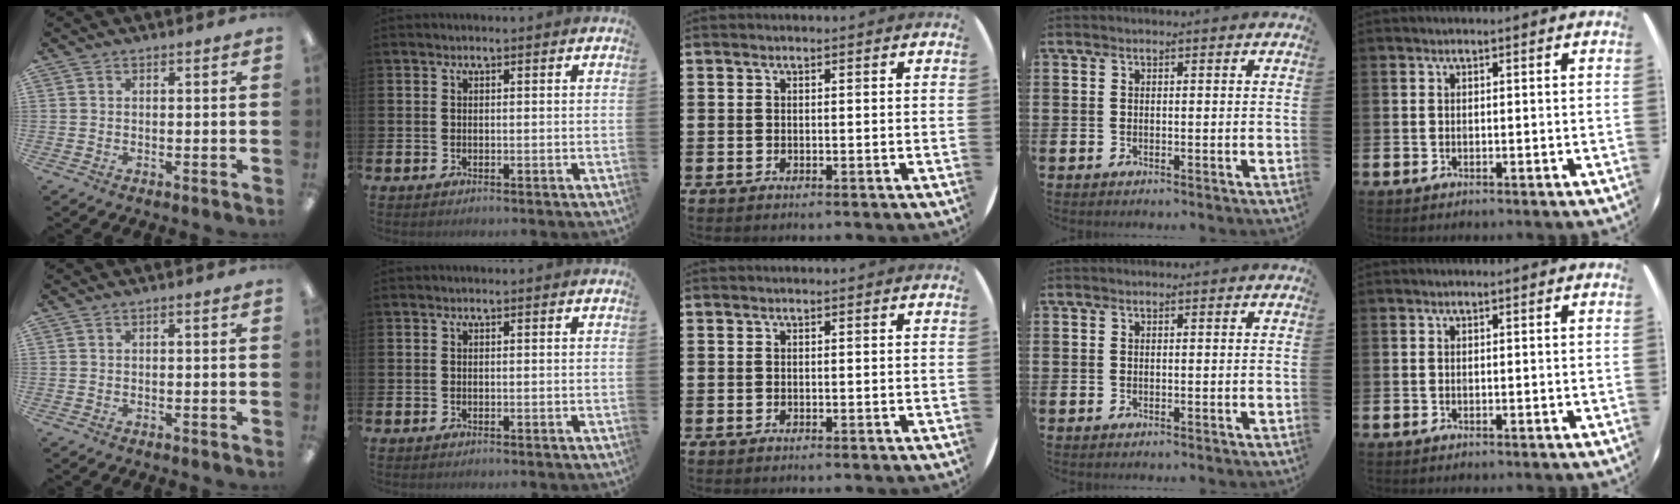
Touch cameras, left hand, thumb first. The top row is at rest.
{}